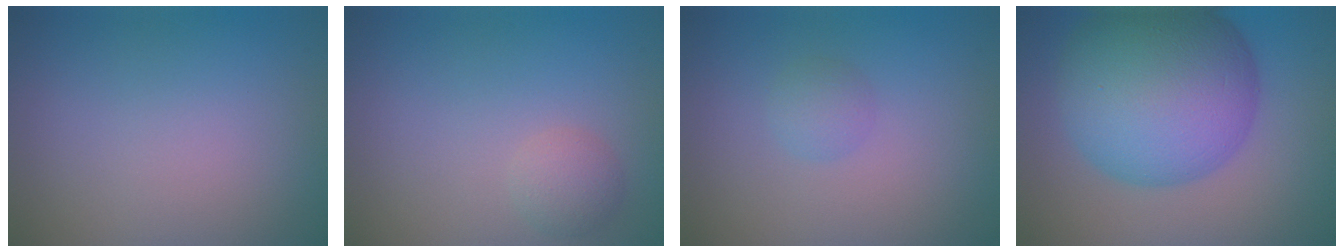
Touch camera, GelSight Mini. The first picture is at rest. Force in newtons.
{"total": 1.6, "press": 1.6, "slide": 0.1}
{"total": 1.3, "press": 1.3, "slide": 0.1}
{"total": 14.3, "press": 14.3, "slide": 0.4}